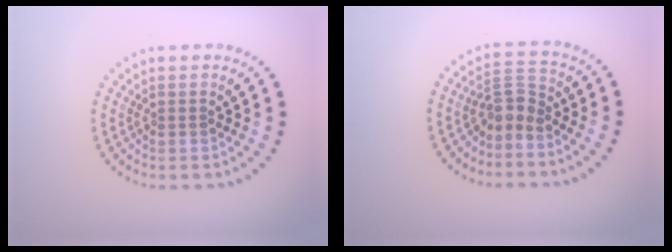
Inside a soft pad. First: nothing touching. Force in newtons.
{"total": 2.3, "press": 1.9, "slide": 1.4}